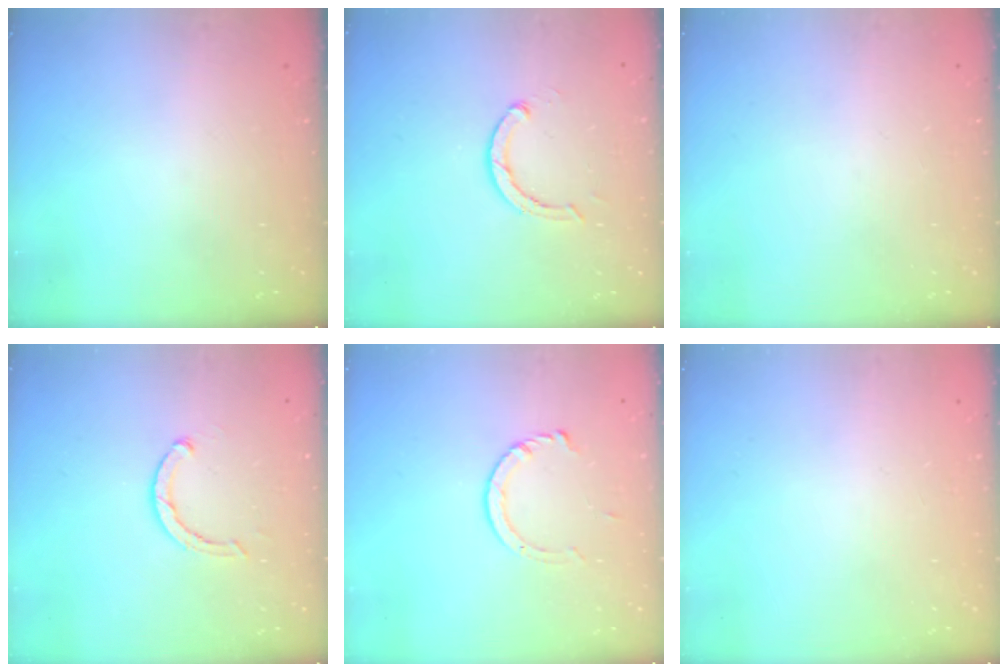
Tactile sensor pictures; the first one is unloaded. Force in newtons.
{"total": 2.9, "press": 2.9, "slide": 0.4}
{"total": 0.0}
{"total": 2.6, "press": 2.5, "slide": 0.4}
{"total": 3.9, "press": 3.9, "slide": 0.4}
{"total": 2.5, "press": 2.5, "slide": 0.2}